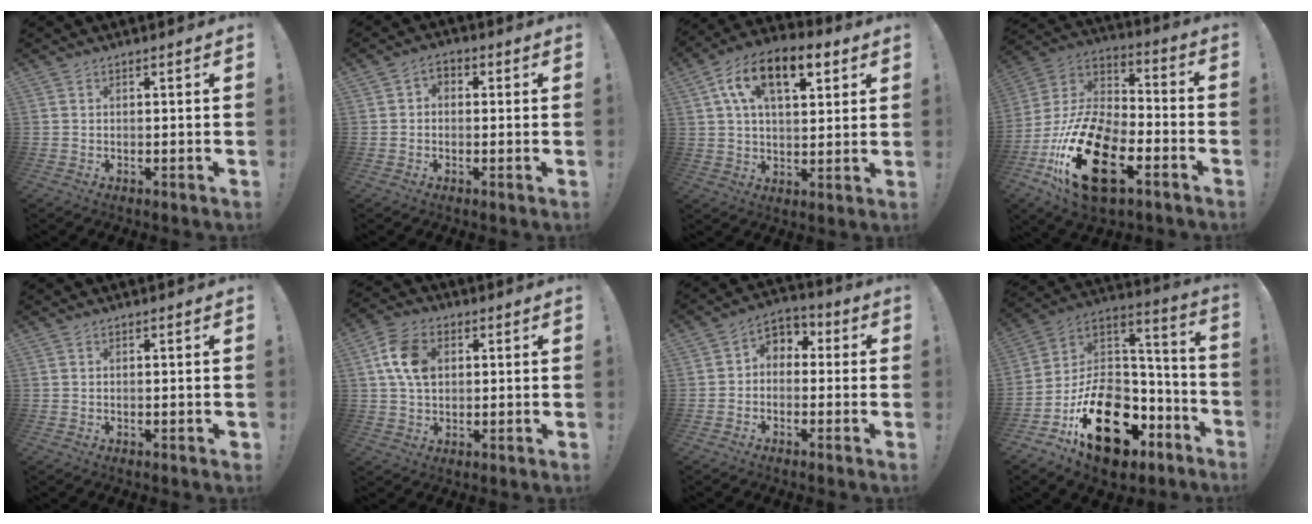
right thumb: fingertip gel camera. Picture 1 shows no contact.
{"total": 3.0, "force": [-0.8, 2.3, 1.8], "torque": [-0.029, 0.008, -0.015]}
{"total": 15.9, "force": [6.8, 8.0, 11.9], "torque": [-0.192, -0.010, 0.117]}
{"total": 24.9, "force": [-11.2, 13.2, 17.9], "torque": [-0.358, 0.067, -0.182]}
{"total": 0.0}
{"total": 11.5, "force": [2.5, 8.5, 7.3], "torque": [-0.127, 0.012, 0.050]}
{"total": 4.9, "force": [-1.6, 4.2, 1.9], "torque": [-0.033, 0.016, -0.025]}
{"total": 23.7, "force": [-9.8, 16.1, 14.5], "torque": [-0.217, 0.068, -0.130]}